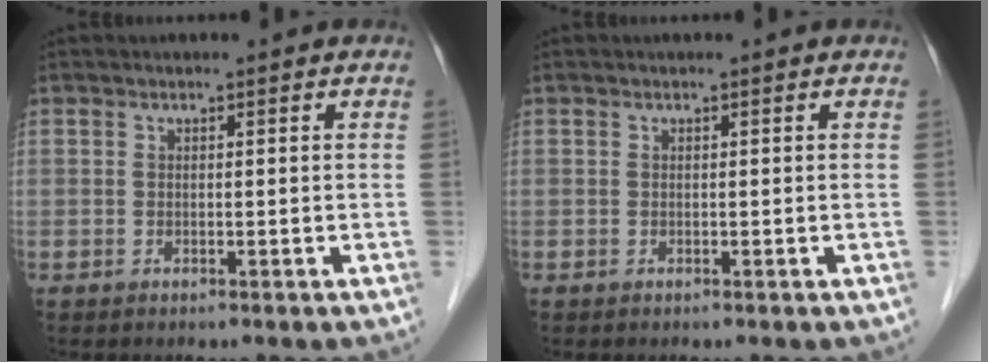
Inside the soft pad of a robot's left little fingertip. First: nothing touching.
{"total": 0.0}